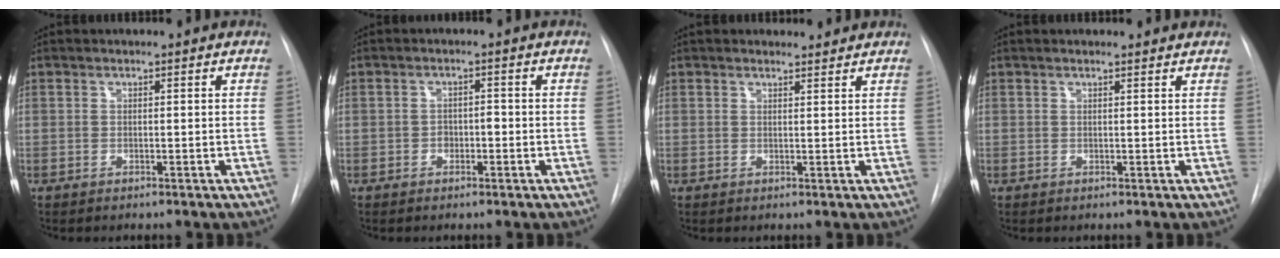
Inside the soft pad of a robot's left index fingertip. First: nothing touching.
{"total": 1.9, "force": [-0.6, 1.3, 1.3], "torque": [-0.013, 0.007, -0.010]}
{"total": 2.4, "force": [2.3, 0.6, 0.3], "torque": [-0.006, 0.010, 0.030]}
{"total": 2.5, "force": [2.3, 0.3, 1.0], "torque": [-0.016, 0.019, 0.027]}